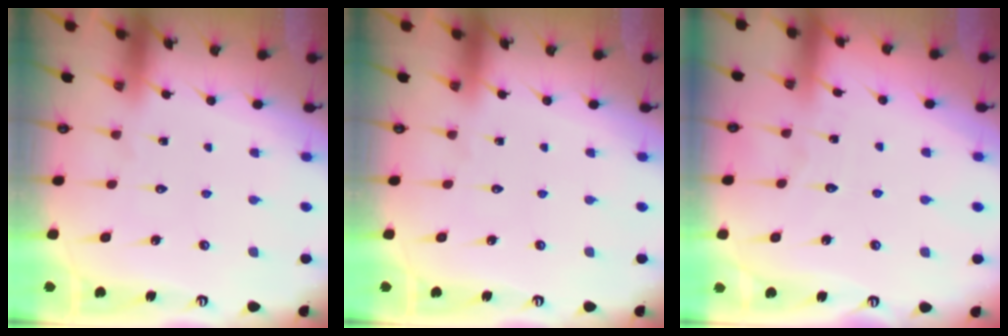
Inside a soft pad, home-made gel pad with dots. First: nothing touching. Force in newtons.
{"total": 0.0}
{"total": 2.8, "press": 2.8, "slide": 0.3}